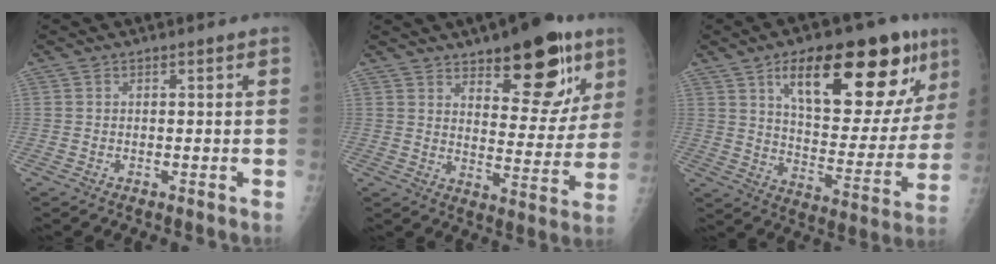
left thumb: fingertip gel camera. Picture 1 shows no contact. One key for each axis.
{"total": 17.1, "fx": 10.2, "fy": 7.2, "fz": 11.6, "tx": -0.103, "ty": -0.057, "tz": 0.147}
{"total": 26.1, "fx": 13.1, "fy": 10.1, "fz": 20.2, "tx": -0.247, "ty": -0.030, "tz": 0.203}